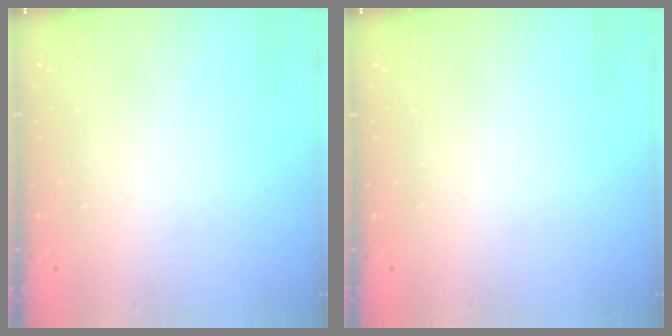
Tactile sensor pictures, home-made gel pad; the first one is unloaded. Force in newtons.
{"total": 0.0}